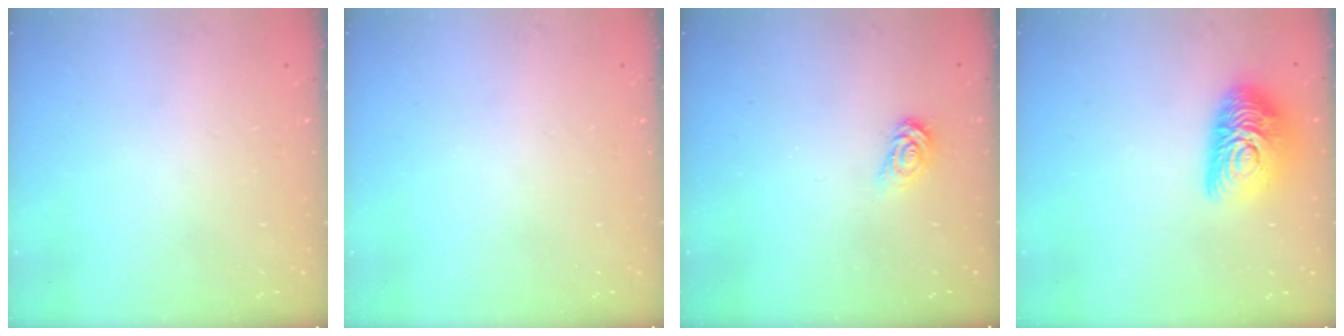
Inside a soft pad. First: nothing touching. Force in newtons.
{"total": 0.0}
{"total": 3.1, "press": 3.1, "slide": 0.0}
{"total": 13.8, "press": 13.8, "slide": 0.8}